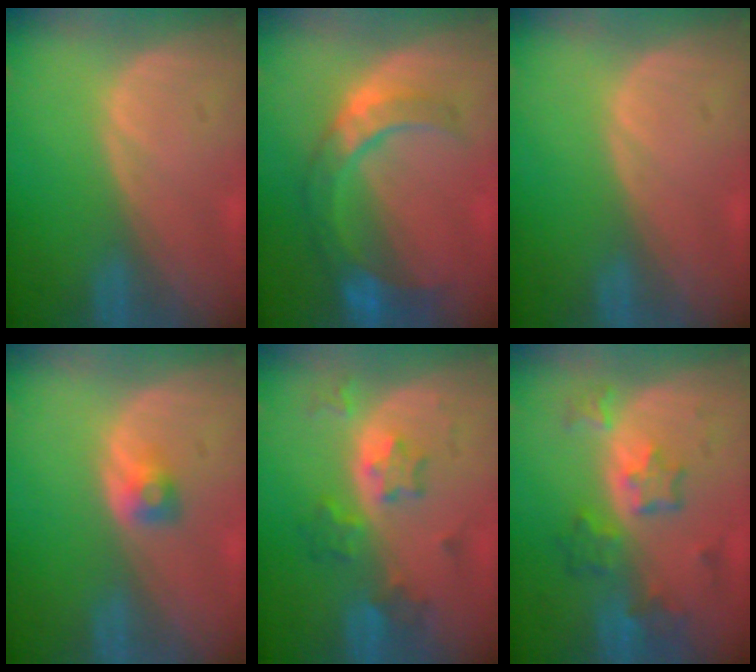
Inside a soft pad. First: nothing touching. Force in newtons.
{"total": 8.8, "press": 7.8, "slide": 4.0}
{"total": 0.0}
{"total": 2.0, "press": 2.0, "slide": 0.3}
{"total": 5.7, "press": 5.4, "slide": 1.8}
{"total": 7.2, "press": 6.4, "slide": 3.4}